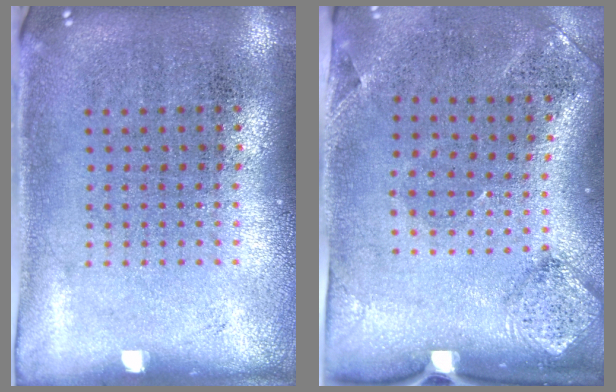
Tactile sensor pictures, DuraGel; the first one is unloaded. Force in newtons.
{"total": 1.8, "press": 1.2, "slide": 1.4}